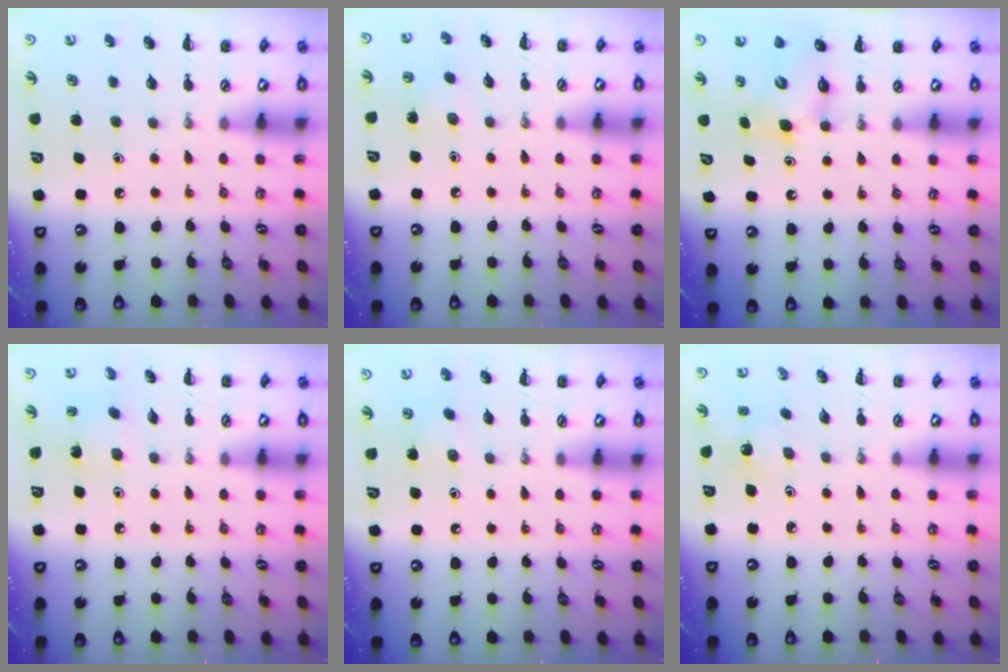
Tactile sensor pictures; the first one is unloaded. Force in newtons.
{"total": 3.0, "press": 2.9, "slide": 0.9}
{"total": 5.3, "press": 5.2, "slide": 0.7}
{"total": 1.9, "press": 1.7, "slide": 0.7}
{"total": 6.8, "press": 6.7, "slide": 0.9}
{"total": 1.5, "press": 1.4, "slide": 0.5}